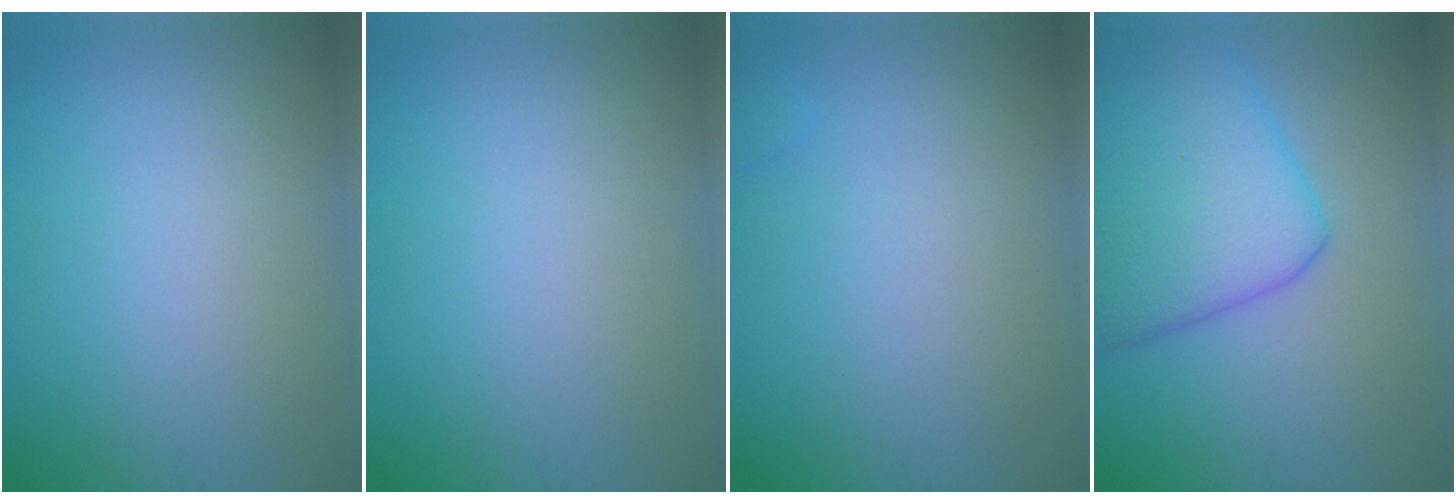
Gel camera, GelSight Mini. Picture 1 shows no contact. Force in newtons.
{"total": 0.0}
{"total": 0.9, "press": 0.9, "slide": 0.2}
{"total": 8.1, "press": 8.0, "slide": 0.5}